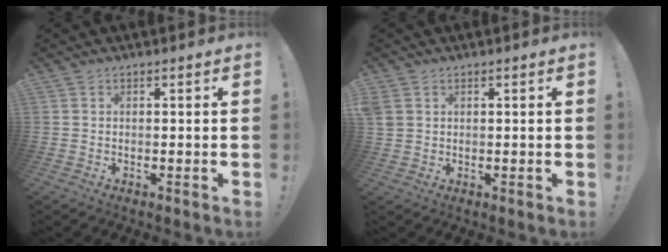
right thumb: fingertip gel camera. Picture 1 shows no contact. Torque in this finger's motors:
{"motor_torque": [-0.23, 0.46, 1.09, 0.45, 0.05]}